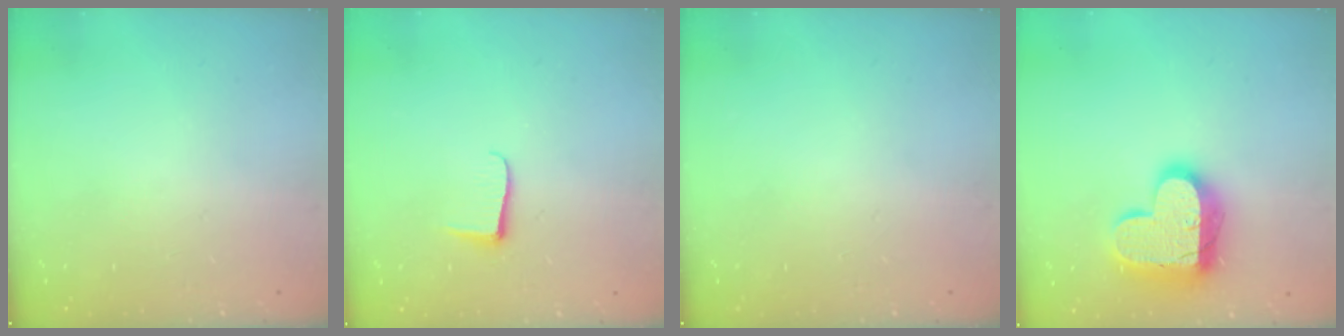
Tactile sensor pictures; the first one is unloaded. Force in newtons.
{"total": 6.0, "press": 5.9, "slide": 0.6}
{"total": 0.0}
{"total": 17.7, "press": 17.7, "slide": 1.3}